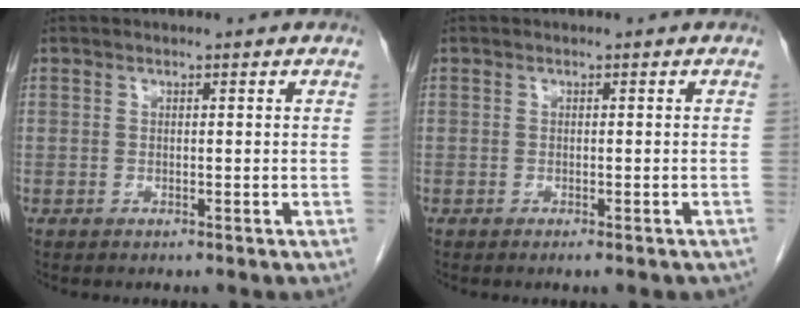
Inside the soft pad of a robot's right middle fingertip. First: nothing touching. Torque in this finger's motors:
{"motor_torque": [0.74, -0.33, 0.02, 0.02]}